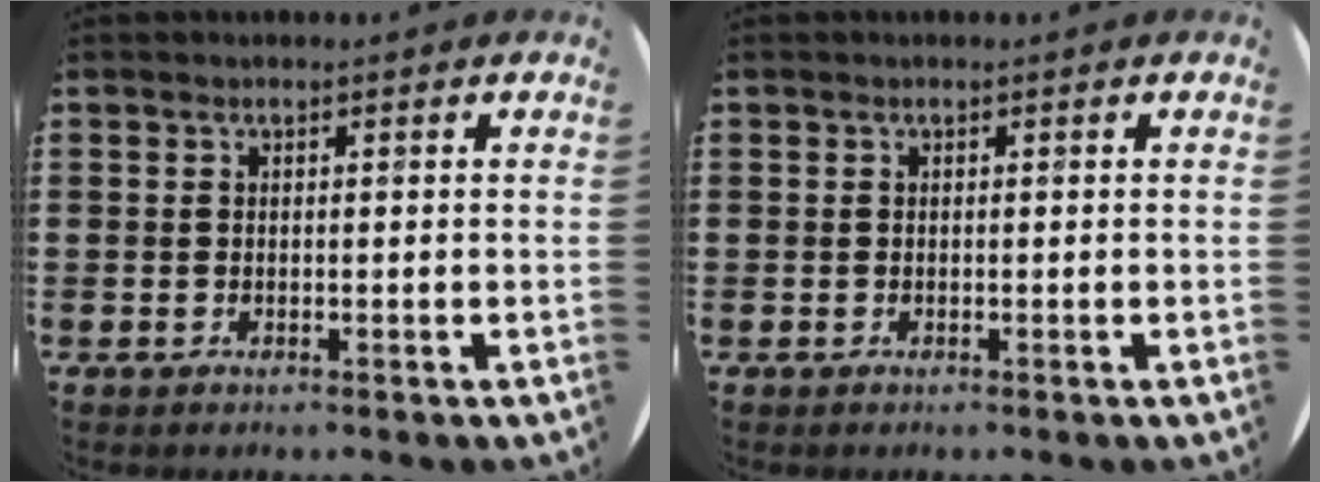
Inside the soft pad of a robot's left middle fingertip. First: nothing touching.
{"total": 0.0}